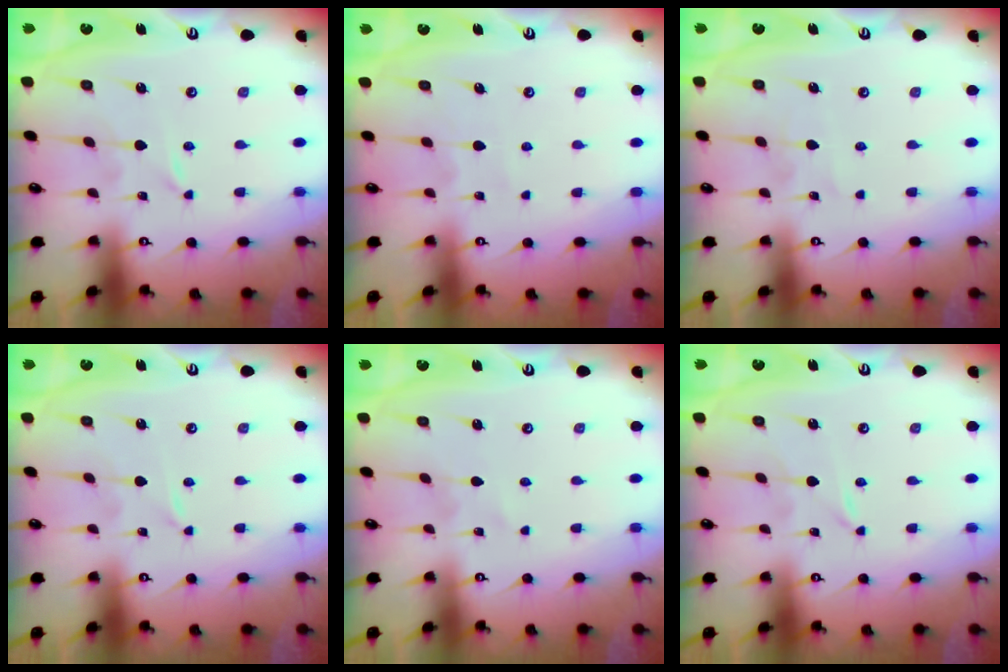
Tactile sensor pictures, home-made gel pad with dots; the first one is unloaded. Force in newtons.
{"total": 4.2, "press": 4.2, "slide": 0.6}
{"total": 2.0, "press": 2.0, "slide": 0.1}
{"total": 0.0}
{"total": 1.0, "press": 1.0, "slide": 0.1}
{"total": 0.0}